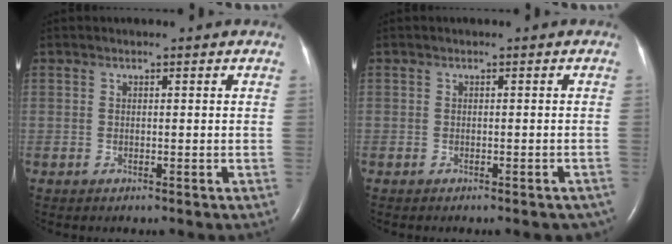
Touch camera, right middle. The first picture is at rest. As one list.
[{"total": 4.2, "force": [-3.7, 1.2, 1.6], "torque": [-0.007, -0.004, -0.035]}]